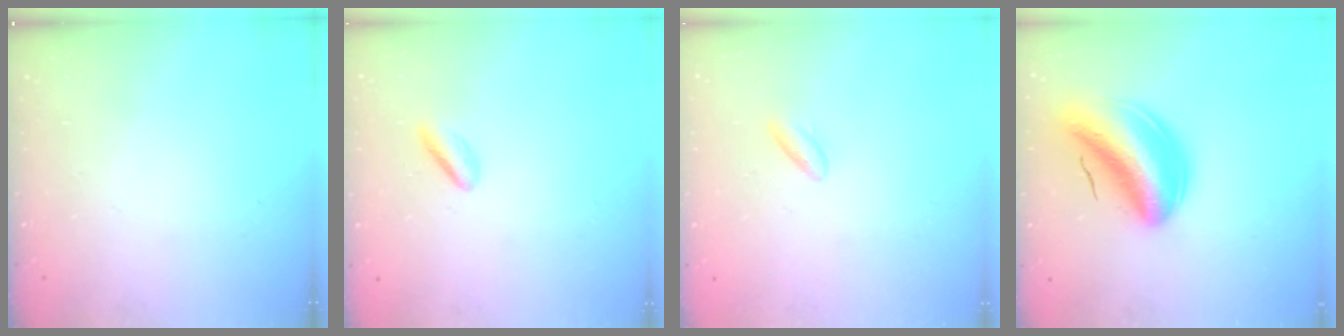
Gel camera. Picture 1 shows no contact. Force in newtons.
{"total": 1.8, "press": 1.5, "slide": 0.9}
{"total": 2.8, "press": 2.6, "slide": 1.3}
{"total": 11.2, "press": 10.5, "slide": 3.8}